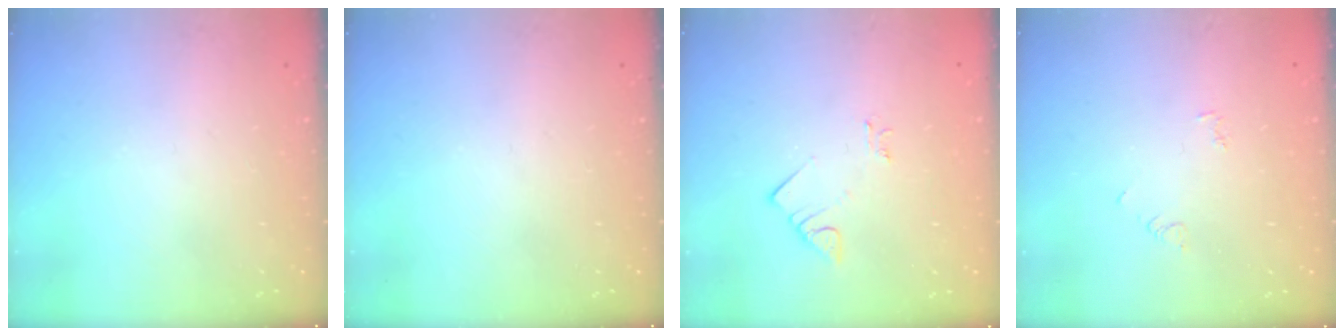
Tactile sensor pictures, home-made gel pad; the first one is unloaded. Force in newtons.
{"total": 0.0}
{"total": 3.2, "press": 3.2, "slide": 0.1}
{"total": 3.1, "press": 3.1, "slide": 0.4}